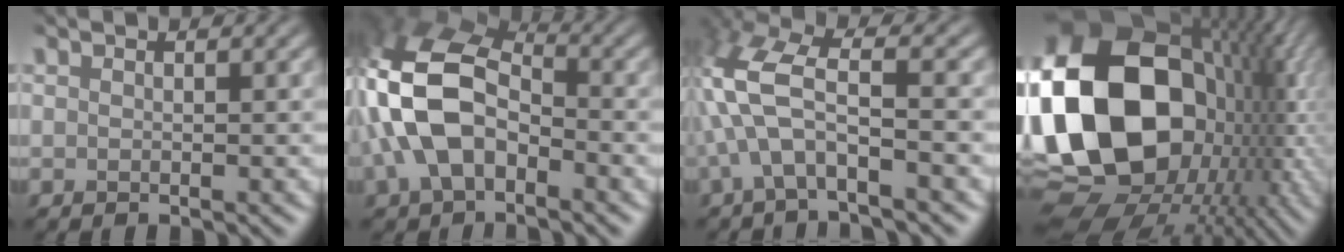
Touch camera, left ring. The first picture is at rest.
{"total": 10.0, "force": [-2.1, 6.0, 7.6], "torque": [-0.179, 0.017, -0.058]}
{"total": 7.2, "force": [-2.1, 2.6, 6.4], "torque": [-0.151, 0.019, -0.055]}
{"total": 21.2, "force": [-0.6, 16.2, 13.6], "torque": [-0.311, -0.004, 0.008]}